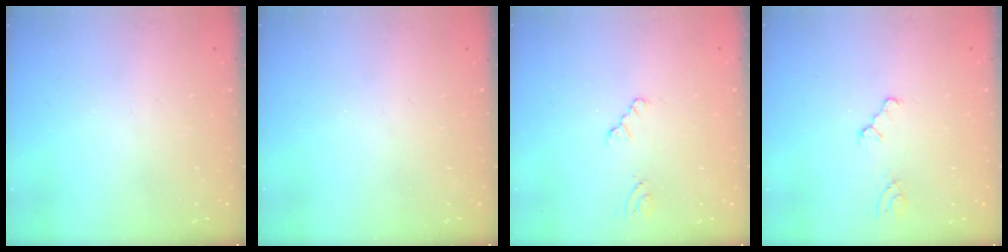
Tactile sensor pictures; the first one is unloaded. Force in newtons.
{"total": 0.0}
{"total": 0.7, "press": 0.7, "slide": 0.2}
{"total": 0.0}